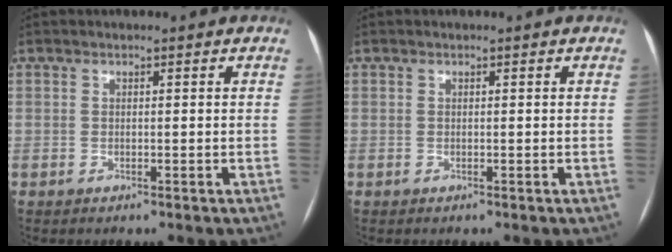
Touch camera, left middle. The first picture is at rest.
{"total": 0.0}